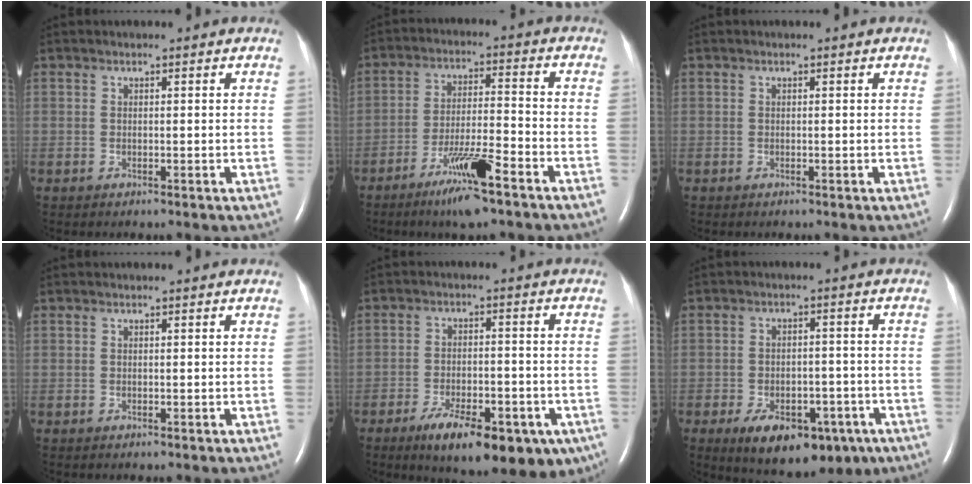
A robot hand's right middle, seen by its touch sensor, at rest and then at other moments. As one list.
[{"total": 9.8, "force": [-6.3, 0.3, 7.5], "torque": [-0.142, -0.019, -0.110]}, {"total": 0.0}, {"total": 0.0}, {"total": 16.4, "force": [-9.8, 6.3, 11.6], "torque": [-0.128, -0.003, -0.137]}, {"total": 13.9, "force": [-7.9, 7.4, 8.9], "torque": [-0.133, 0.002, -0.103]}]